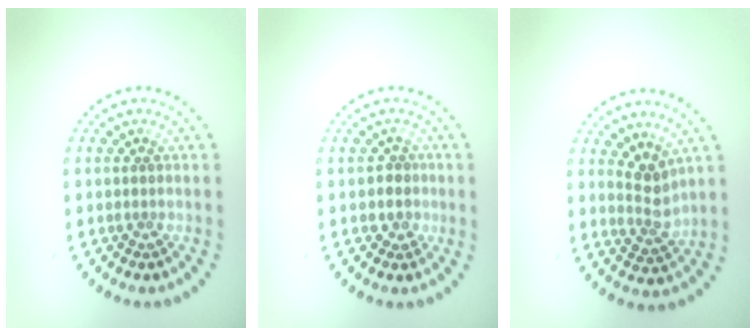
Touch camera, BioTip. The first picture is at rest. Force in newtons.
{"total": 1.3, "press": 1.1, "slide": 0.7}
{"total": 2.5, "press": 2.1, "slide": 1.4}